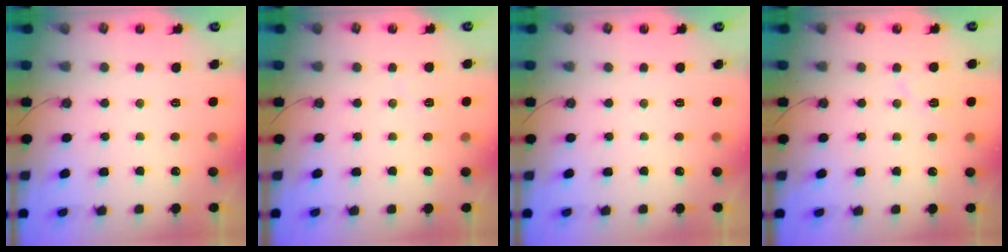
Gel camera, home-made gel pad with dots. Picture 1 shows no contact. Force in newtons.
{"total": 2.3, "press": 2.2, "slide": 0.5}
{"total": 0.0}
{"total": 9.1, "press": 3.6, "slide": 8.4}